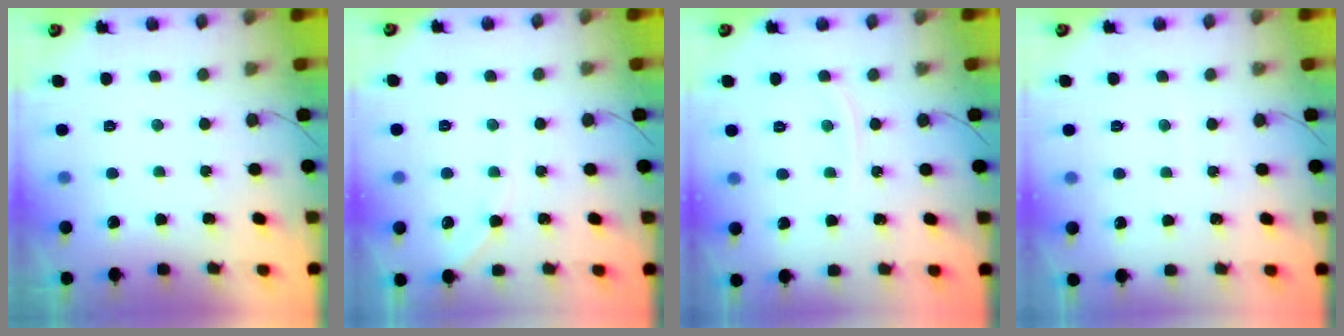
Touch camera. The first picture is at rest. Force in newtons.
{"total": 6.7, "press": 6.6, "slide": 0.9}
{"total": 3.6, "press": 3.6, "slide": 0.3}
{"total": 1.6, "press": 1.6, "slide": 0.2}